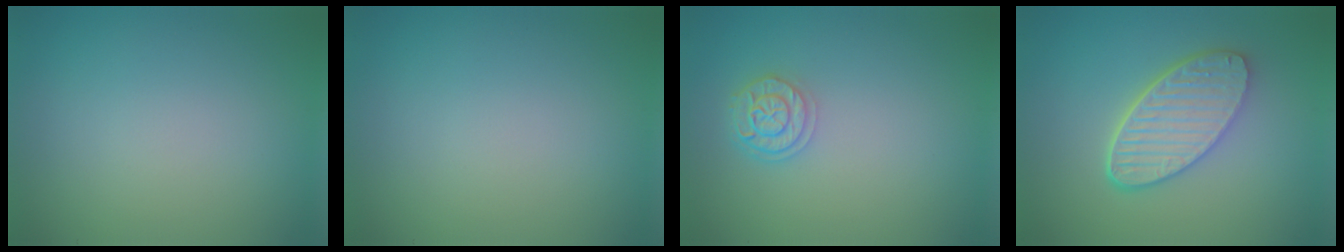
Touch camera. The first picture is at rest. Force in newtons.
{"total": 0.0}
{"total": 2.5, "press": 2.1, "slide": 1.3}
{"total": 5.8, "press": 4.6, "slide": 3.7}